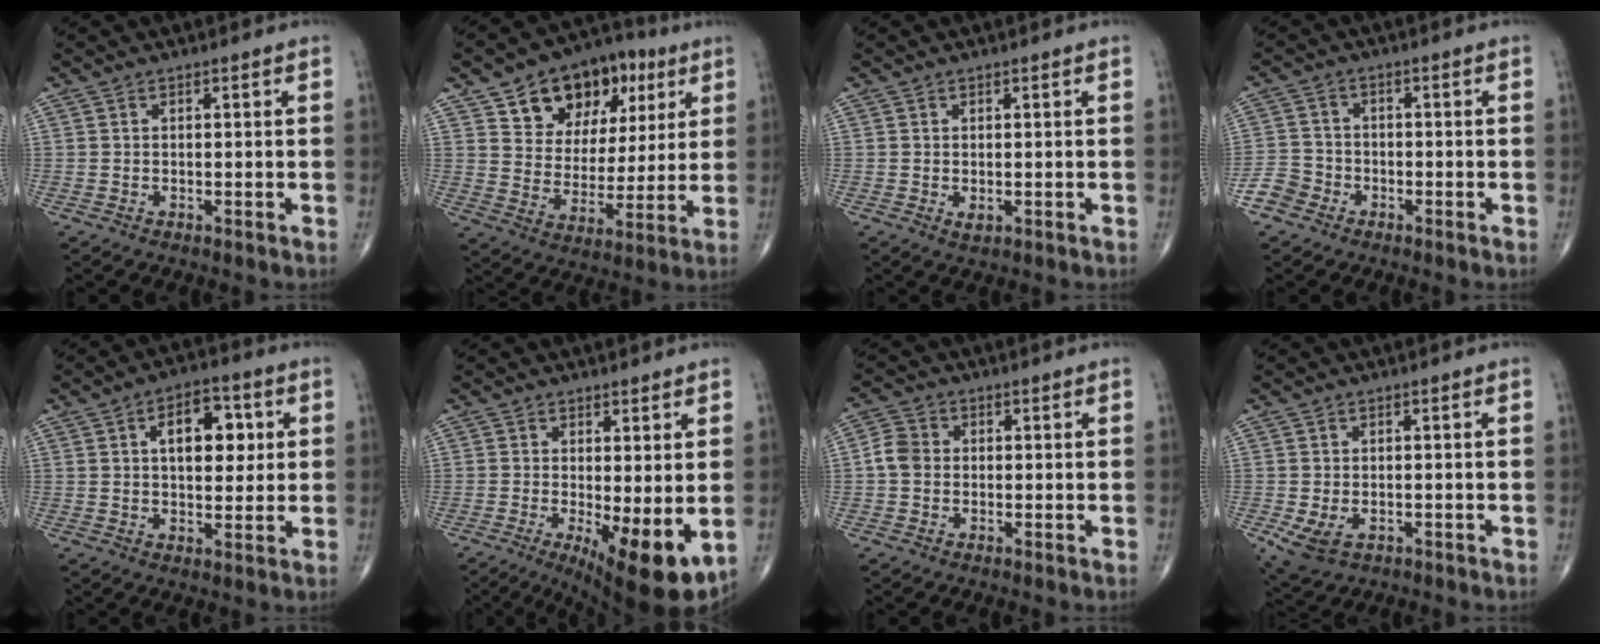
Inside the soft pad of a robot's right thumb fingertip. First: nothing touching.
{"total": 17.8, "force": [8.5, 11.9, 10.0], "torque": [-0.105, -0.016, 0.141]}
{"total": 1.2, "force": [-0.1, 0.8, 1.0], "torque": [-0.014, -0.003, 0.000]}
{"total": 4.5, "force": [-2.7, 3.5, 0.7], "torque": [0.002, 0.017, -0.059]}
{"total": 10.3, "force": [2.5, 5.8, 8.2], "torque": [-0.085, 0.003, 0.036]}
{"total": 11.0, "force": [-2.2, 3.4, 10.2], "torque": [-0.147, -0.027, -0.023]}
{"total": 4.3, "force": [-0.3, 3.6, 2.2], "torque": [-0.035, 0.011, -0.013]}
{"total": 5.2, "force": [-1.7, 3.4, 3.6], "torque": [-0.071, -0.004, -0.020]}